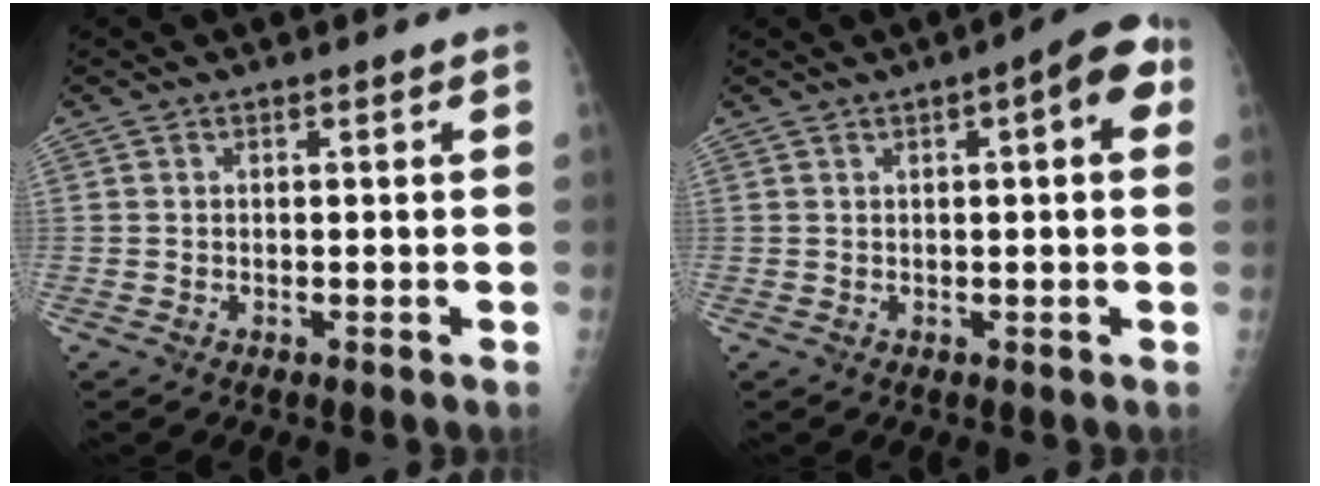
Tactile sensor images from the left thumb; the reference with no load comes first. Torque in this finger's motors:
{"motor_torque": [-0.07, -0.03, 0.01, -0.01, 0.09]}